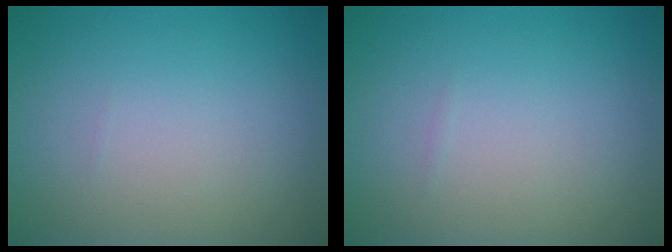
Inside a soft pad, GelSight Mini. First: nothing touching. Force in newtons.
{"total": 0.0}